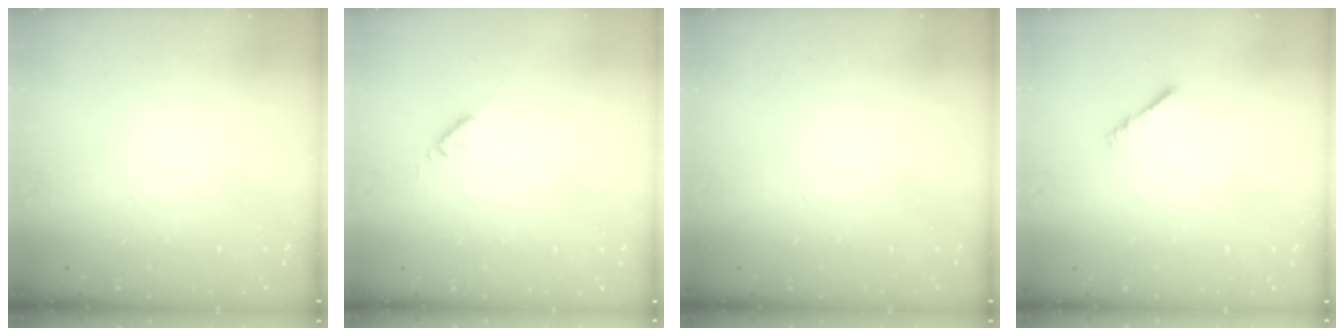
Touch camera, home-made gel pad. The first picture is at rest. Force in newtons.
{"total": 2.8, "press": 2.8, "slide": 0.4}
{"total": 0.0}
{"total": 2.4, "press": 2.4, "slide": 0.3}